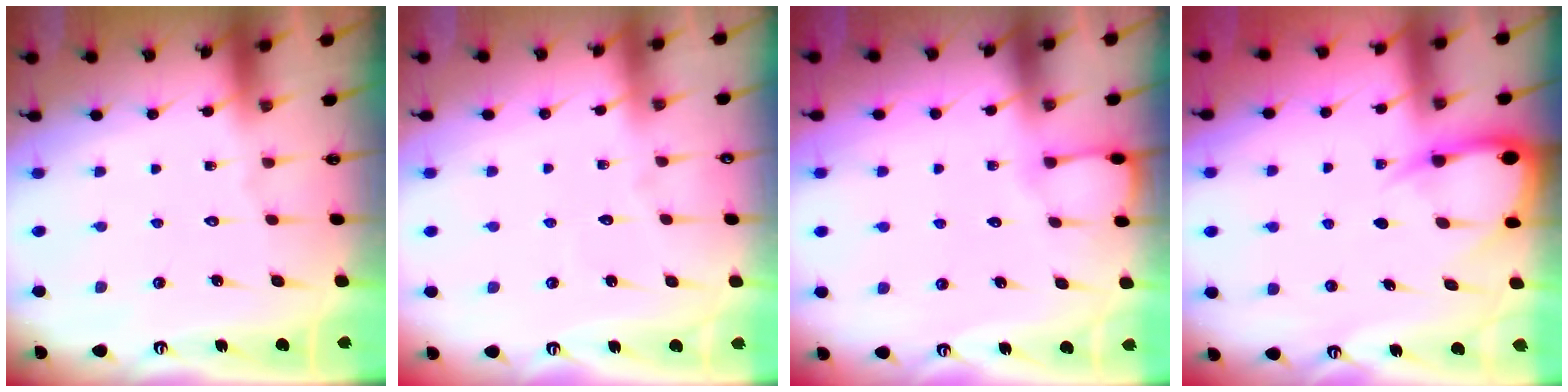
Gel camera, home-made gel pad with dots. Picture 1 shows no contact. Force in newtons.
{"total": 2.8, "press": 2.8, "slide": 0.2}
{"total": 3.6, "press": 3.6, "slide": 0.4}
{"total": 5.8, "press": 5.8, "slide": 0.6}